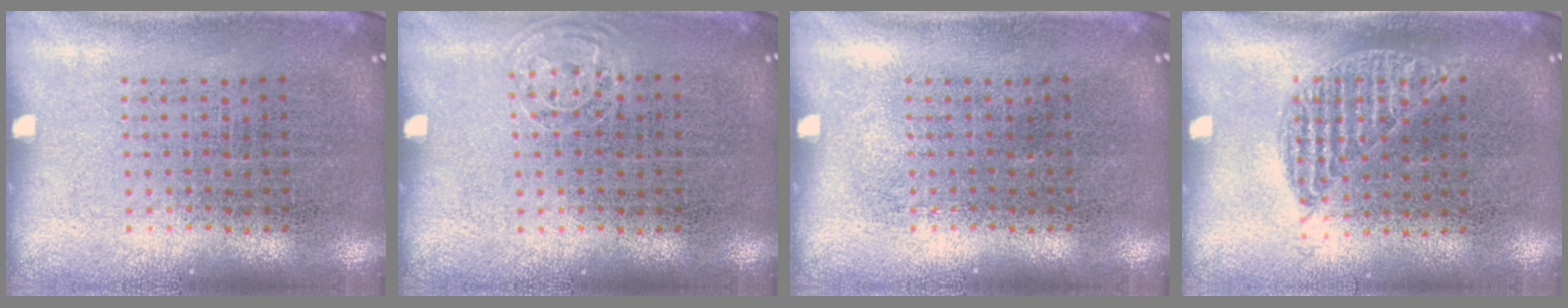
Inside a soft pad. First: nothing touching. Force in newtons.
{"total": 0.7, "press": 0.6, "slide": 0.3}
{"total": 0.0}
{"total": 0.8, "press": 0.6, "slide": 0.5}